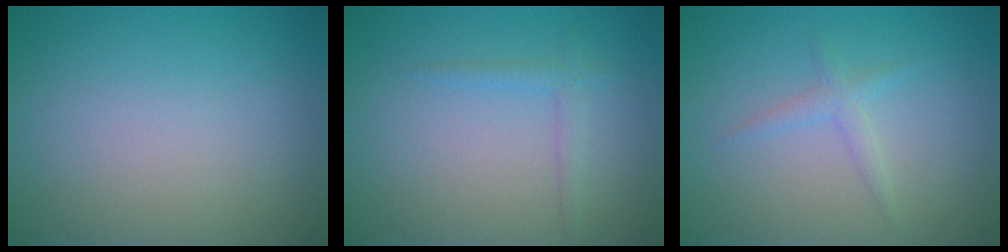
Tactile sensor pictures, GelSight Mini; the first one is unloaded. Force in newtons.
{"total": 1.4, "press": 1.4, "slide": 0.0}
{"total": 1.4, "press": 1.4, "slide": 0.0}